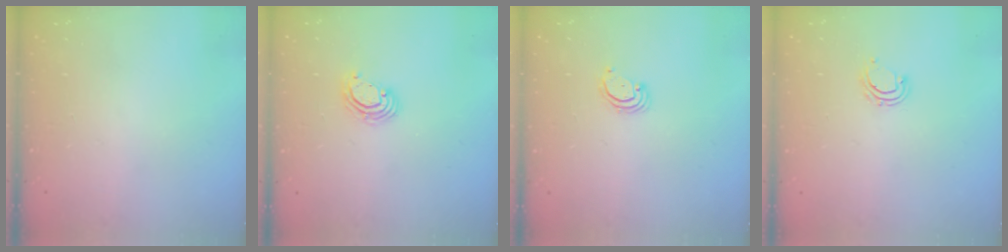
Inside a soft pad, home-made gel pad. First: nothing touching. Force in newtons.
{"total": 3.5, "press": 3.5, "slide": 0.3}
{"total": 2.8, "press": 2.8, "slide": 0.2}
{"total": 4.7, "press": 4.6, "slide": 0.3}